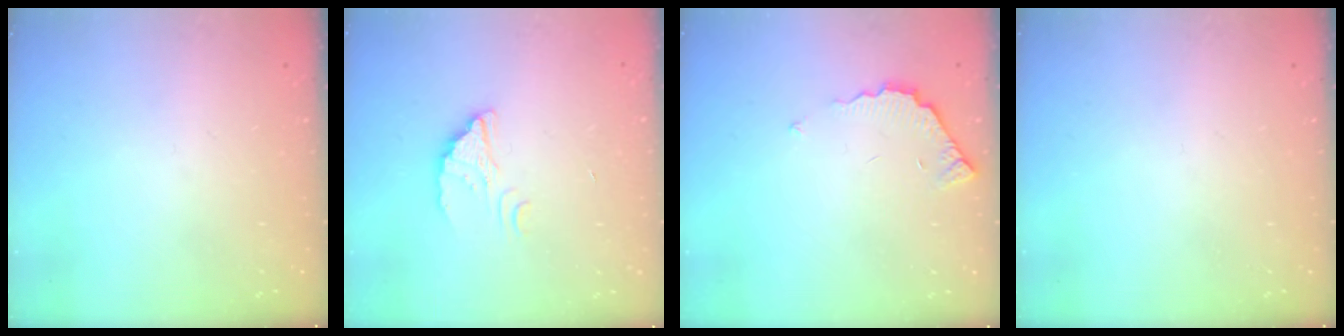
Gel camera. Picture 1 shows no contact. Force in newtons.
{"total": 2.4, "press": 2.4, "slide": 0.0}
{"total": 4.6, "press": 4.6, "slide": 0.4}
{"total": 0.0}